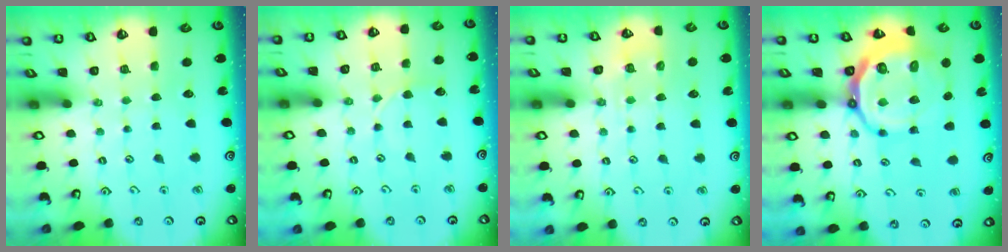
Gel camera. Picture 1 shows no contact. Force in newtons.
{"total": 3.6, "press": 3.6, "slide": 0.4}
{"total": 4.8, "press": 4.8, "slide": 0.7}
{"total": 14.3, "press": 13.9, "slide": 3.3}